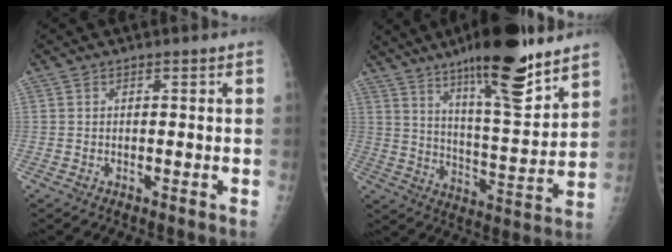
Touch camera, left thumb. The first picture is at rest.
{"total": 19.2, "force": [13.2, 3.9, 13.4], "torque": [-0.187, -0.076, 0.214]}